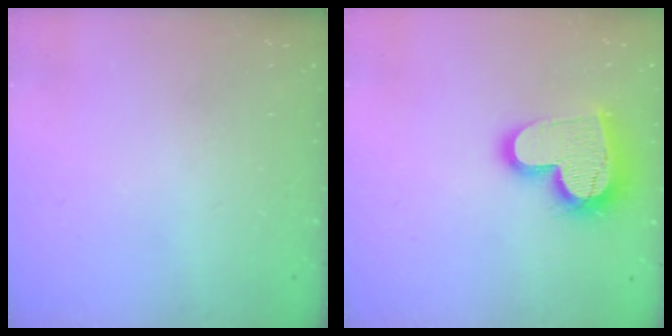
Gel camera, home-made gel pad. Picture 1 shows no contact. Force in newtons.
{"total": 18.2, "press": 18.1, "slide": 1.5}